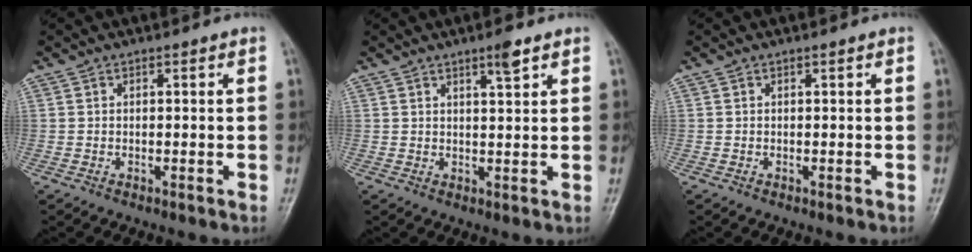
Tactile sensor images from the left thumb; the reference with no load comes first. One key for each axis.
{"total": 3.2, "fx": 2.1, "fy": 0.5, "fz": 2.3, "tx": -0.032, "ty": -0.013, "tz": 0.034}
{"total": 0.0}